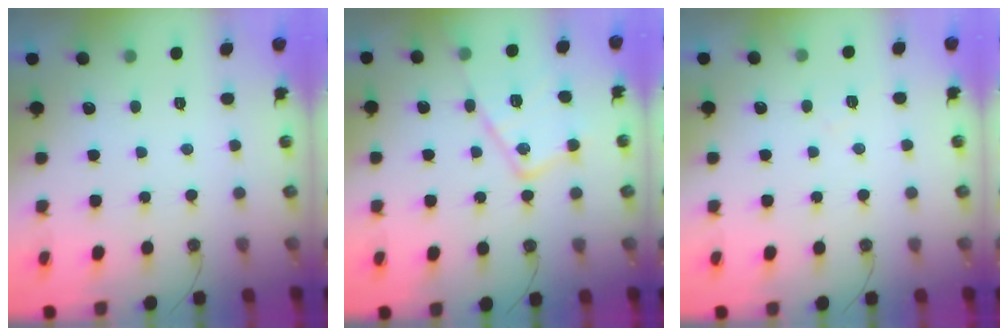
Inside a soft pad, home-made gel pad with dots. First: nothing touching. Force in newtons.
{"total": 18.0, "press": 17.9, "slide": 1.7}
{"total": 3.8, "press": 3.7, "slide": 0.7}